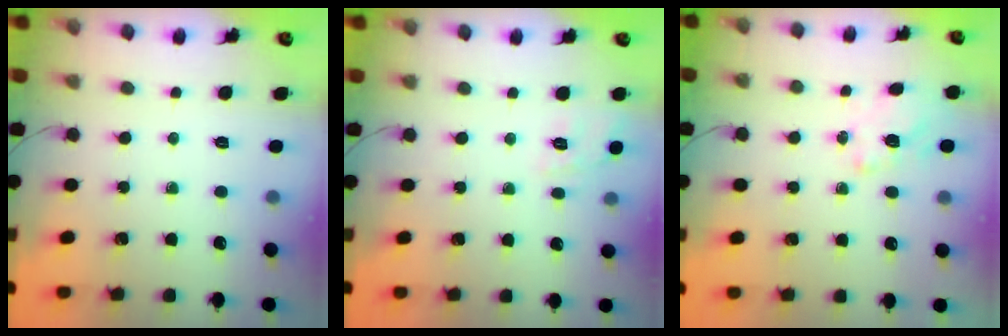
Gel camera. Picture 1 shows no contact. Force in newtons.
{"total": 10.0, "press": 9.9, "slide": 1.4}
{"total": 1.2, "press": 0.2, "slide": 1.2}